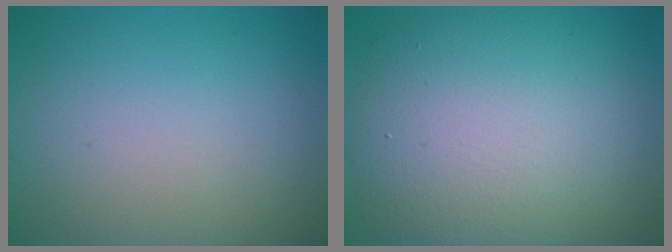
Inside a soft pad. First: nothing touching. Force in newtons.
{"total": 11.6, "press": 11.6, "slide": 0.7}